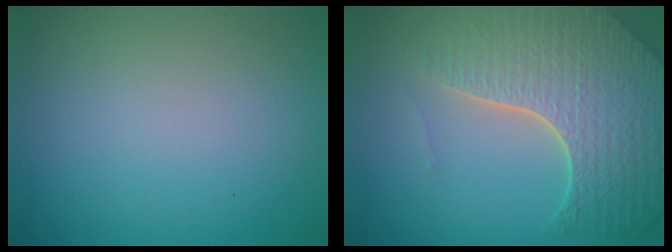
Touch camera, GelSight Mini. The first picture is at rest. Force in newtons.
{"total": 8.0, "press": 5.7, "slide": 5.6}